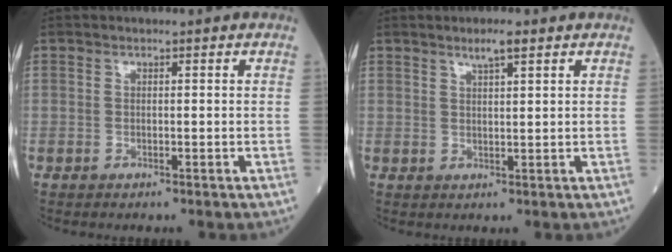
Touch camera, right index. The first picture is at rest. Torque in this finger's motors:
{"motor_torque": [0.30, 0.24, 0.16, 0.04]}